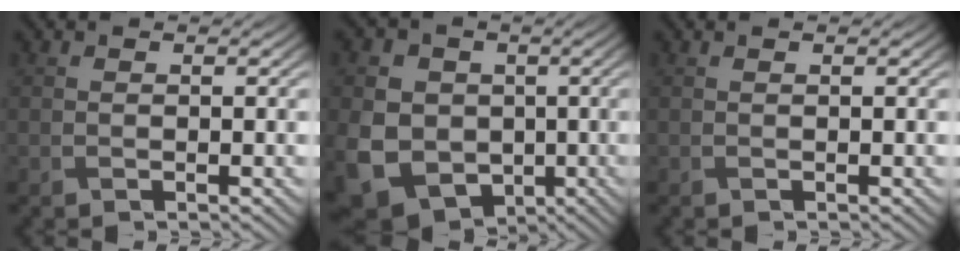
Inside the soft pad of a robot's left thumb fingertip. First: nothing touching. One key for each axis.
{"total": 12.0, "fx": -1.6, "fy": 10.3, "fz": 5.9, "tx": -0.157, "ty": -0.026, "tz": -0.041}
{"total": 0.0}